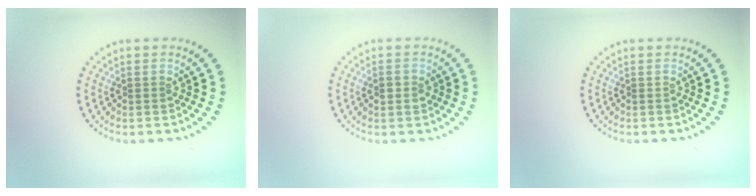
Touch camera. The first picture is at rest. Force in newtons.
{"total": 1.6, "press": 1.6, "slide": 0.2}
{"total": 0.0}